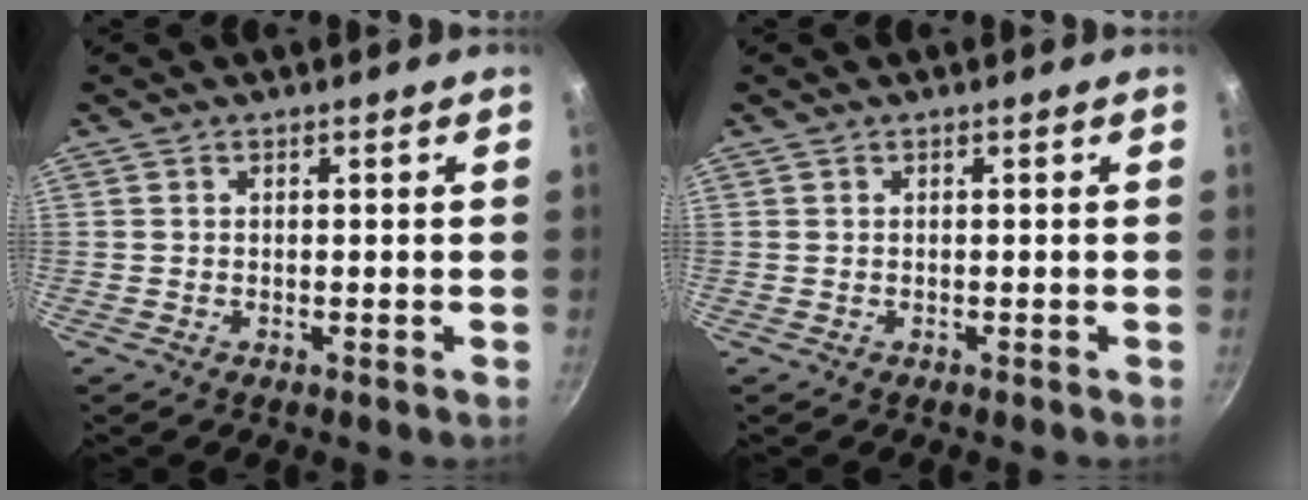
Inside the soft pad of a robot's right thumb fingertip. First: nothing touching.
{"total": 0.0}